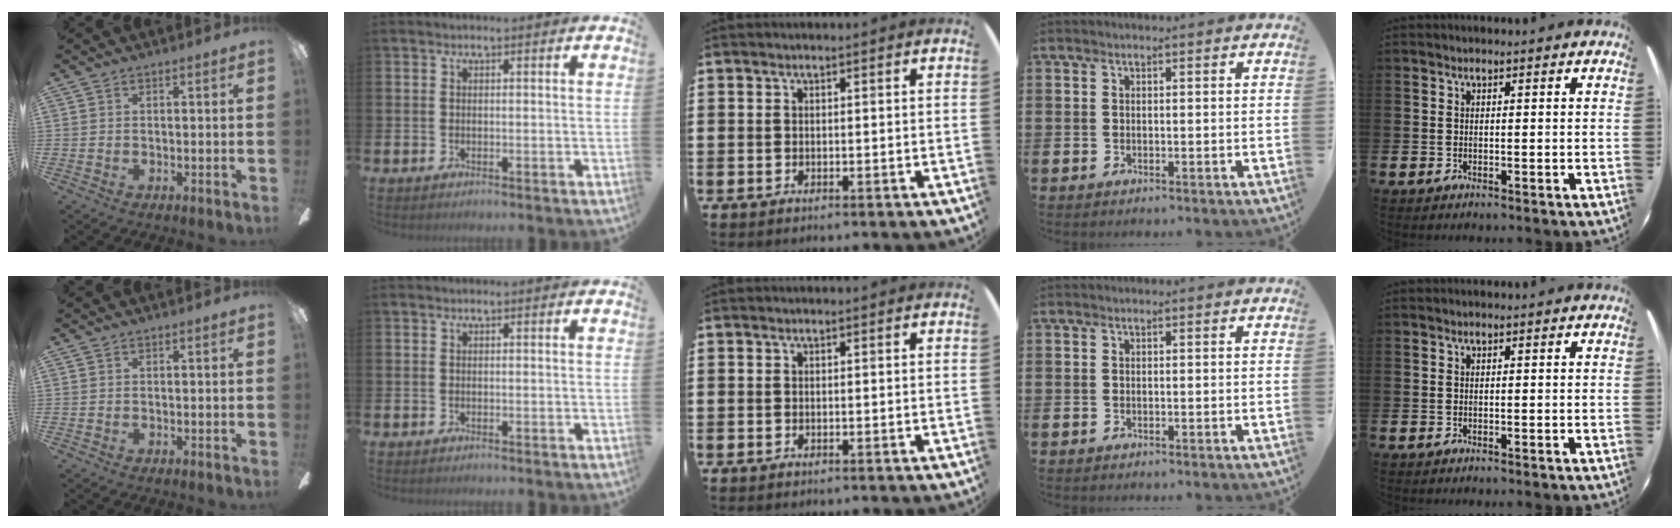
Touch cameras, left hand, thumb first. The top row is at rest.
{}